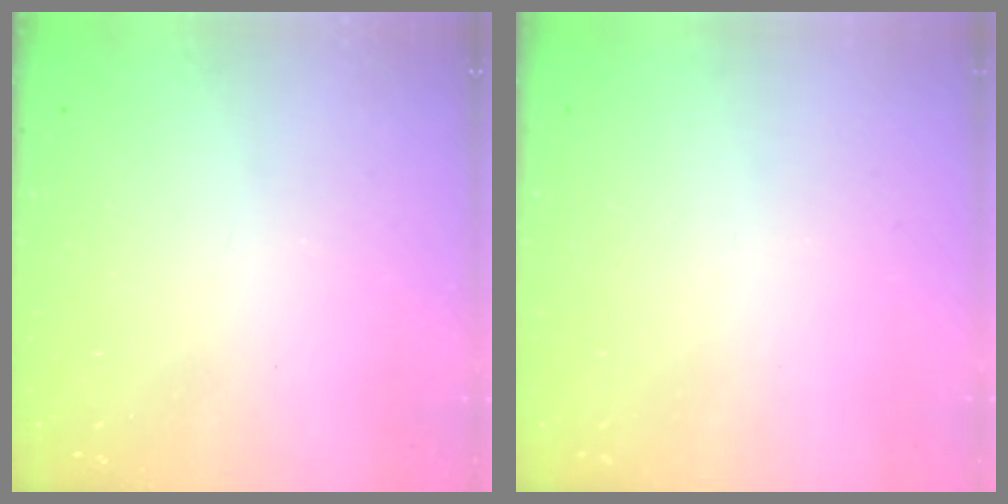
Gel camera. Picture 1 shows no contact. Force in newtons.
{"total": 0.0}